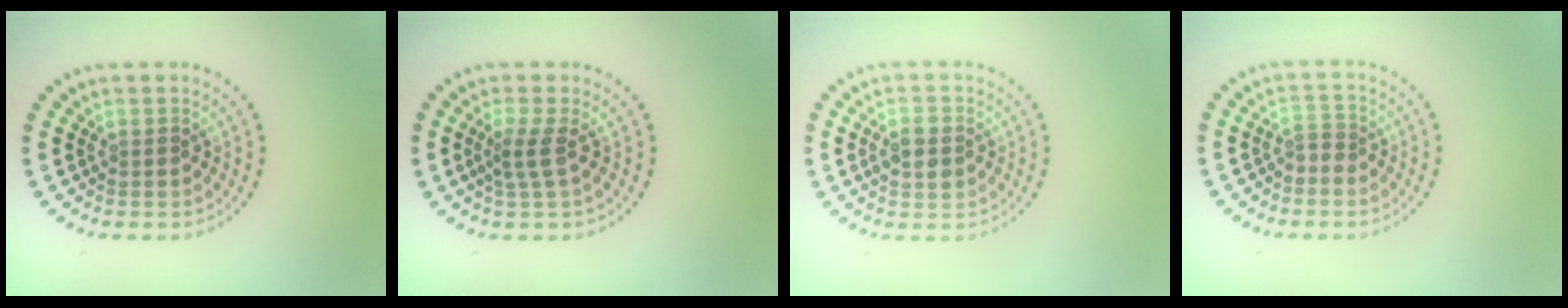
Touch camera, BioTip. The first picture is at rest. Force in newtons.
{"total": 1.9, "press": 1.2, "slide": 1.5}
{"total": 2.7, "press": 2.7, "slide": 0.1}
{"total": 1.3, "press": 1.0, "slide": 0.8}